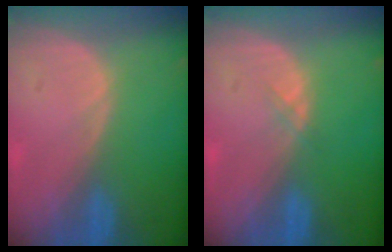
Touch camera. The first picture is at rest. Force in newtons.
{"total": 0.6, "press": 0.6, "slide": 0.1}